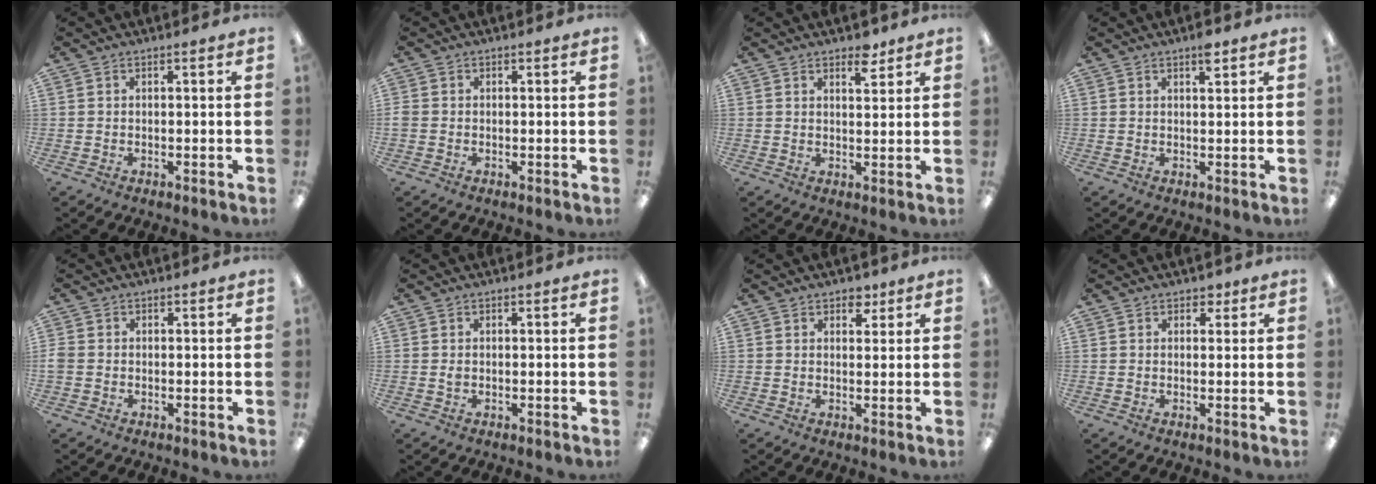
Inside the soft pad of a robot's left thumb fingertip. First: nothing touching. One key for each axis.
{"total": 1.3, "fx": -0.3, "fy": 1.2, "fz": 0.5, "tx": -0.008, "ty": 0.003, "tz": -0.005}
{"total": 4.3, "fx": 3.4, "fy": 1.8, "fz": 2.0, "tx": -0.005, "ty": -0.022, "tz": 0.053}
{"total": 3.1, "fx": 2.1, "fy": 1.0, "fz": 2.1, "tx": -0.022, "ty": -0.008, "tz": 0.032}
{"total": 2.0, "fx": -0.3, "fy": 1.8, "fz": 0.9, "tx": -0.014, "ty": 0.005, "tz": -0.006}
{"total": 0.8, "fx": 0.0, "fy": 0.6, "fz": 0.5, "tx": -0.010, "ty": 0.003, "tz": -0.002}
{"total": 3.5, "fx": 2.6, "fy": 2.2, "fz": 1.0, "tx": 0.007, "ty": -0.010, "tz": 0.041}
{"total": 2.2, "fx": 1.3, "fy": 1.7, "fz": 0.6, "tx": 0.004, "ty": -0.002, "tz": 0.021}